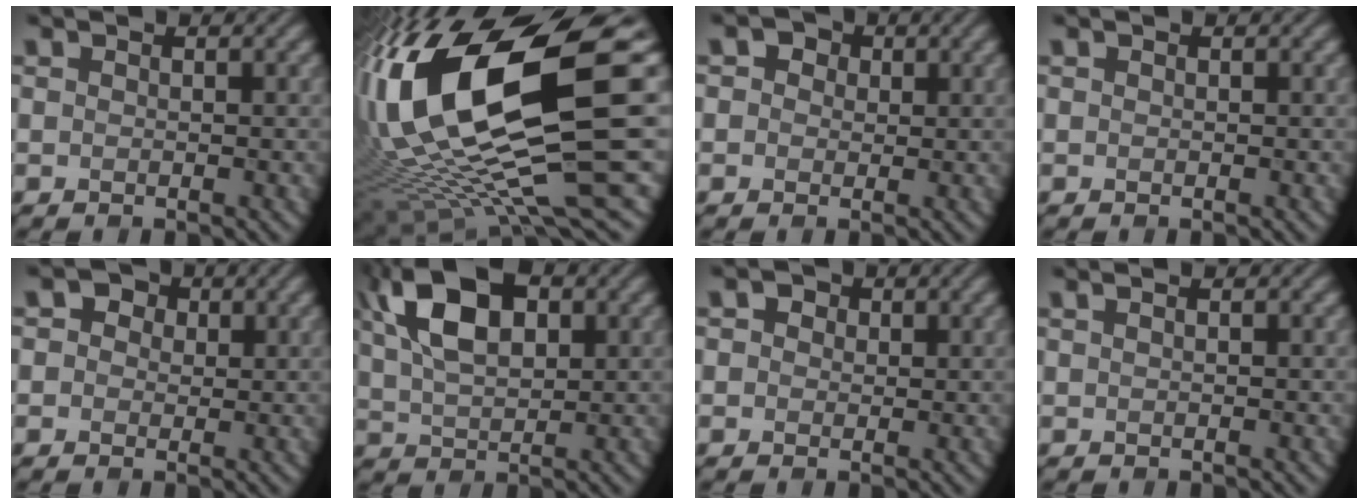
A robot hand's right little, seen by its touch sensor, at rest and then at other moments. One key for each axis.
{"total": 19.0, "fx": 3.7, "fy": 6.9, "fz": 17.3, "tx": -0.338, "ty": -0.006, "tz": 0.071}
{"total": 3.9, "fx": 1.8, "fy": 2.8, "fz": 1.9, "tx": -0.026, "ty": 0.015, "tz": 0.002}
{"total": 0.0}
{"total": 4.1, "fx": 1.8, "fy": 3.0, "fz": 2.0, "tx": -0.024, "ty": 0.014, "tz": -0.001}
{"total": 9.9, "fx": 3.9, "fy": 5.3, "fz": 7.4, "tx": -0.146, "ty": 0.025, "tz": 0.062}
{"total": 2.9, "fx": 1.4, "fy": 2.1, "fz": 1.4, "tx": -0.021, "ty": 0.013, "tz": -0.001}
{"total": 1.1, "fx": 0.5, "fy": 0.5, "fz": 0.8, "tx": -0.009, "ty": 0.001, "tz": 0.001}